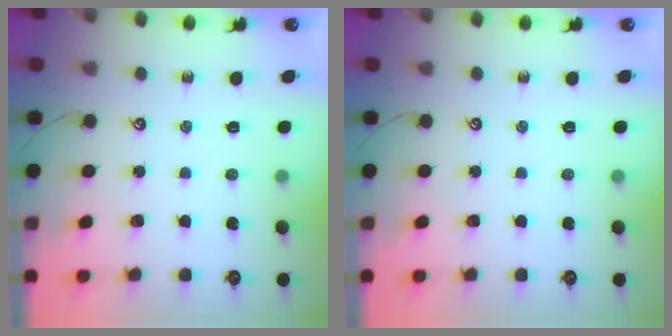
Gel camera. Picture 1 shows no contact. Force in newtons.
{"total": 0.0}